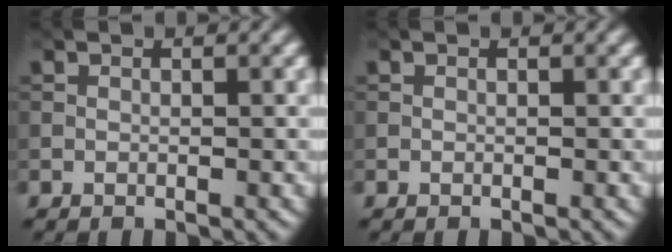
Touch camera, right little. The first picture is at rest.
{"total": 0.0}